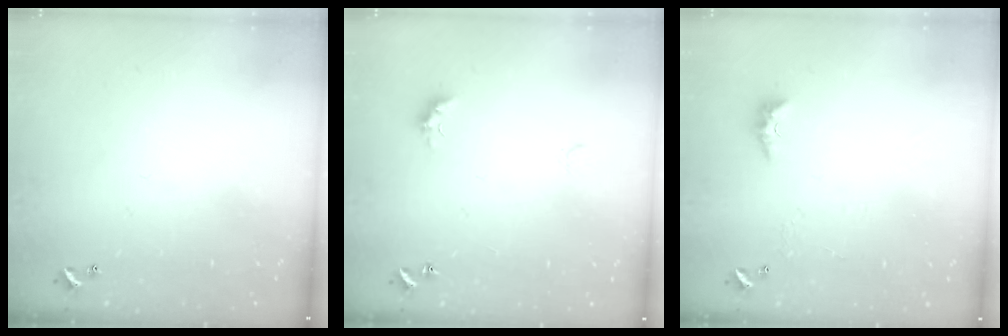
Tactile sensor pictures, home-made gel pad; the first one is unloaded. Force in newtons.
{"total": 2.8, "press": 2.7, "slide": 0.6}
{"total": 3.0, "press": 2.9, "slide": 0.7}